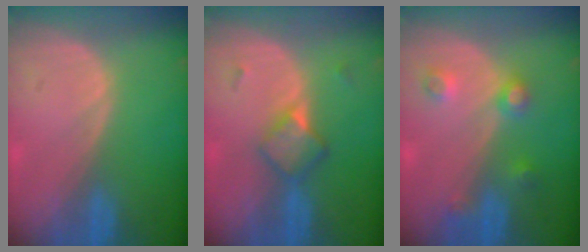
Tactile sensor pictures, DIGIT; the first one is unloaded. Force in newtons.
{"total": 4.8, "press": 4.2, "slide": 2.2}
{"total": 4.2, "press": 3.7, "slide": 1.9}